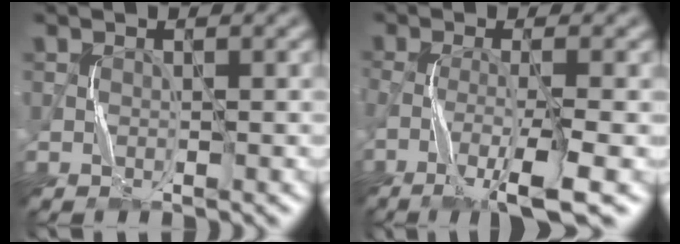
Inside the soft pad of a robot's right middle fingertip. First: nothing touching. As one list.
[{"total": 6.1, "force": [-2.9, 1.0, 5.3], "torque": [-0.092, -0.002, -0.061]}]